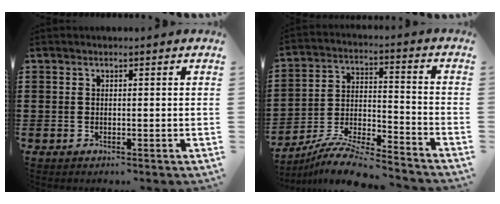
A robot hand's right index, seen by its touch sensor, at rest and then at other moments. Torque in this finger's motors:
{"motor_torque": [-0.07, 0.17, 0.11, 0.00]}